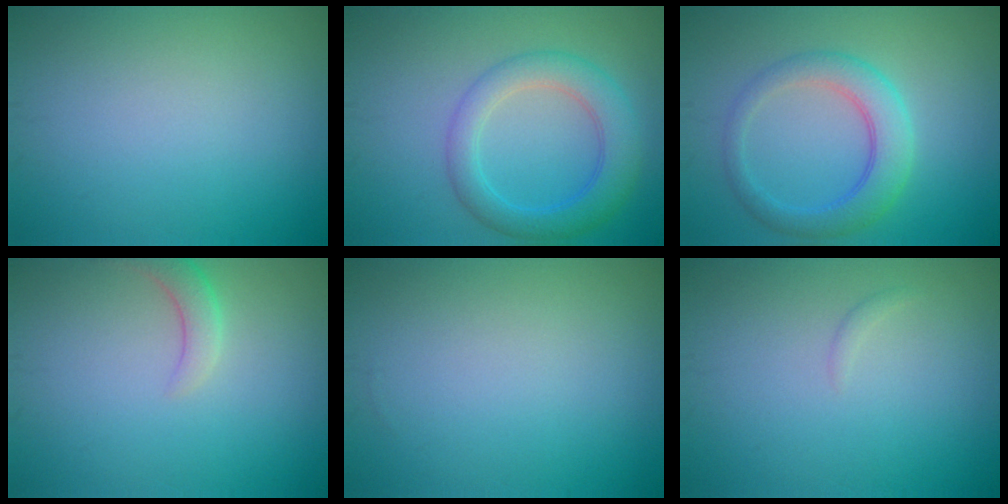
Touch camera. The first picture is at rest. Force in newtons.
{"total": 4.7, "press": 4.7, "slide": 0.1}
{"total": 4.3, "press": 4.3, "slide": 0.1}
{"total": 2.1, "press": 2.1, "slide": 0.3}
{"total": 0.0}
{"total": 0.5, "press": 0.5, "slide": 0.1}